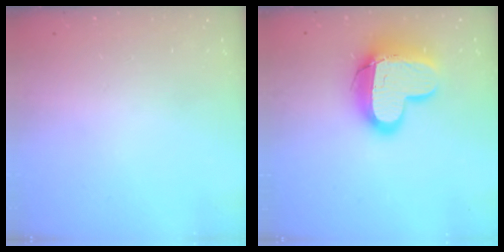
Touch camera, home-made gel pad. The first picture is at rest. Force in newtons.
{"total": 16.2, "press": 16.2, "slide": 1.4}